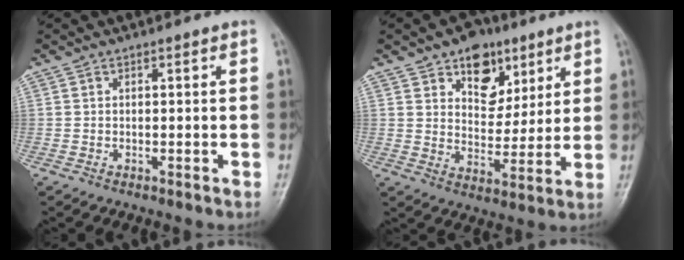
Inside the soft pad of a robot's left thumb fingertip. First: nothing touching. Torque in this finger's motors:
{"motor_torque": [1.43, 1.06, 0.79, -1.08, 0.20]}